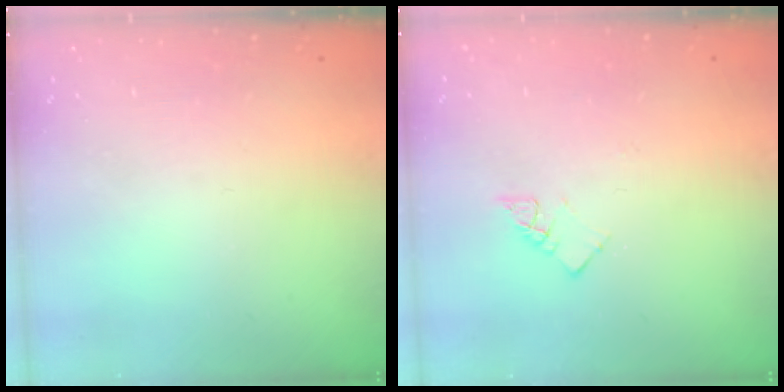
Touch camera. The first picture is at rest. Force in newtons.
{"total": 4.5, "press": 4.5, "slide": 0.4}